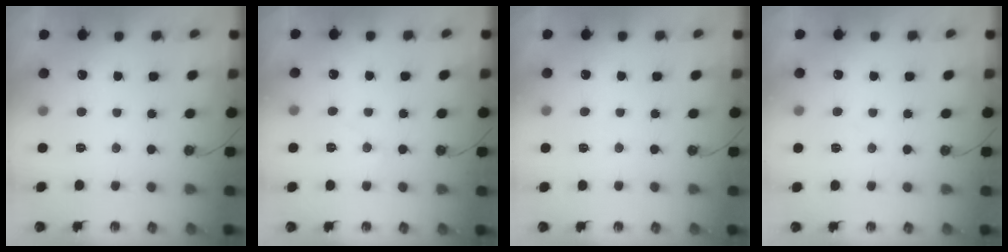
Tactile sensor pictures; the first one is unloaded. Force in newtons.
{"total": 6.0, "press": 5.9, "slide": 1.0}
{"total": 2.0, "press": 2.0, "slide": 0.3}
{"total": 3.8, "press": 3.7, "slide": 0.5}